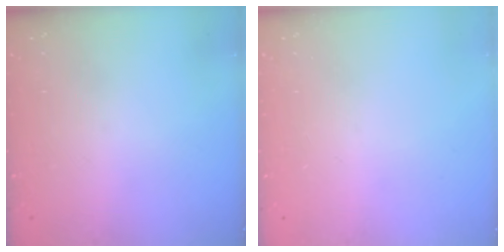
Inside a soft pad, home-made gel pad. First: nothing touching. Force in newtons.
{"total": 0.0}